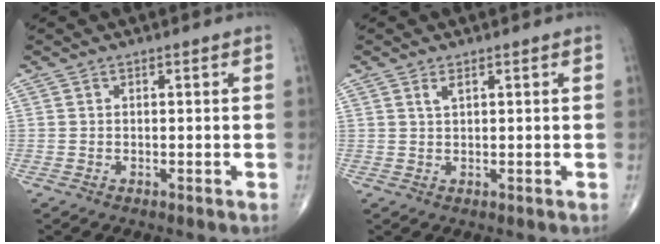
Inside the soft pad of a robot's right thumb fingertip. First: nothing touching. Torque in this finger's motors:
{"motor_torque": [-0.10, -0.02, 0.30, 0.16, 0.01]}